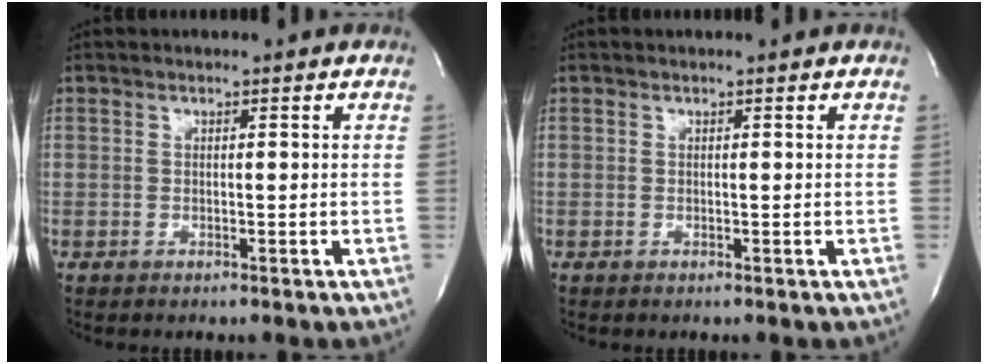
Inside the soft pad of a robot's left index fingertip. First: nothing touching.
{"total": 0.0}